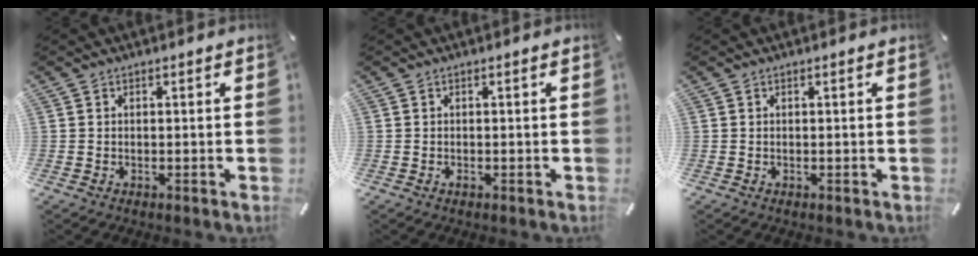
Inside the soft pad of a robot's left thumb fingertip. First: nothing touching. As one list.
[{"total": 0.0}, {"total": 0.0}]